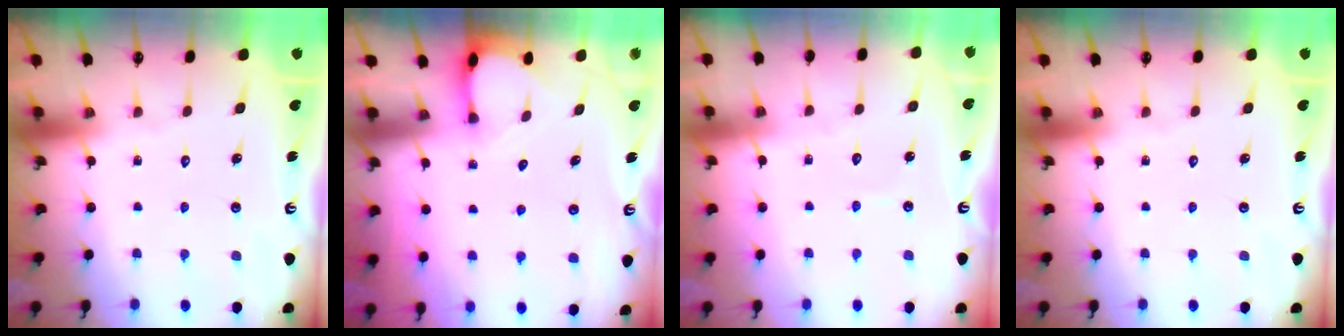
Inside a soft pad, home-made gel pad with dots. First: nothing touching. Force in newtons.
{"total": 2.3, "press": 2.3, "slide": 0.3}
{"total": 2.7, "press": 2.6, "slide": 0.3}
{"total": 0.0}